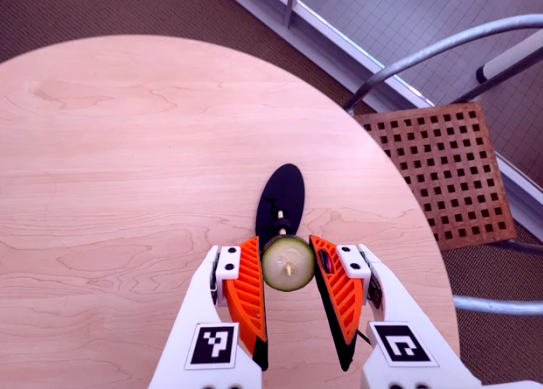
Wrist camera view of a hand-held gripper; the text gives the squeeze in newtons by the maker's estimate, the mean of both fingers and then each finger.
{"total": 7.4, "left": 7.3, "right": 7.5}